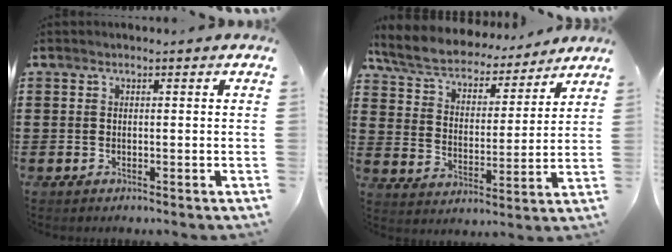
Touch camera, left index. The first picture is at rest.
{"total": 6.7, "force": [6.3, 1.3, 2.1], "torque": [-0.070, -0.039, 0.107]}